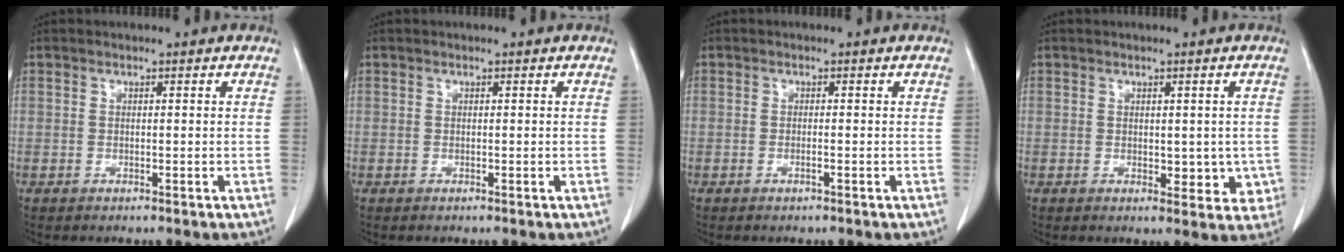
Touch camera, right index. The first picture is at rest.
{"total": 0.0}
{"total": 0.7, "force": [-0.3, 0.0, 0.6], "torque": [-0.013, 0.000, -0.004]}
{"total": 4.6, "force": [-0.4, 2.8, 3.7], "torque": [-0.023, -0.003, 0.002]}